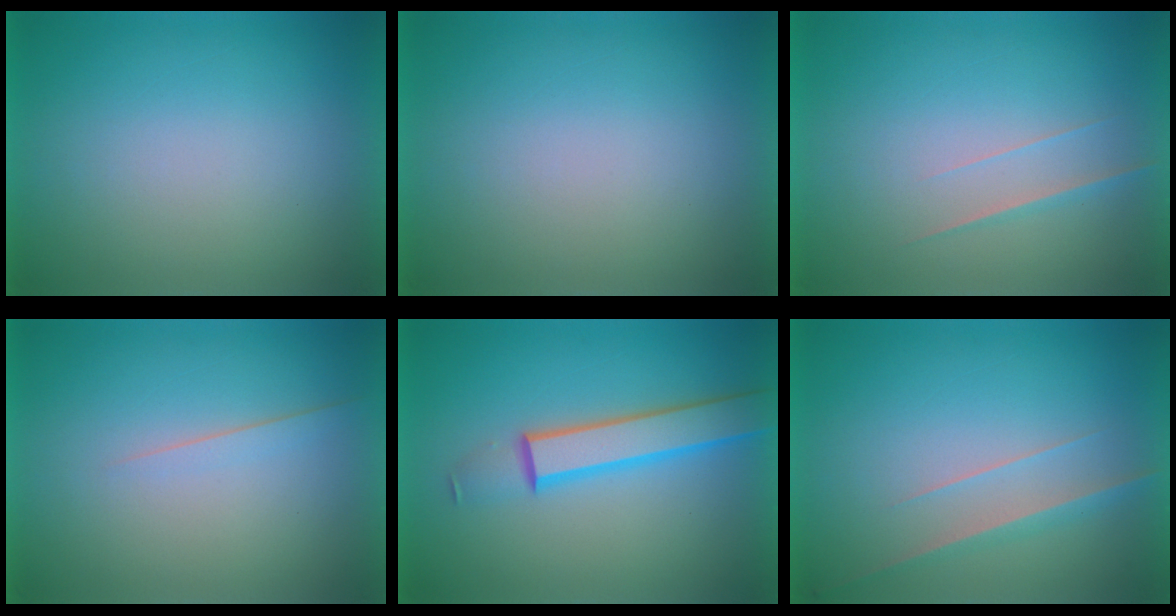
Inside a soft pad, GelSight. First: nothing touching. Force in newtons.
{"total": 0.0}
{"total": 1.5}
{"total": 1.4}
{"total": 4.6}
{"total": 2.8}